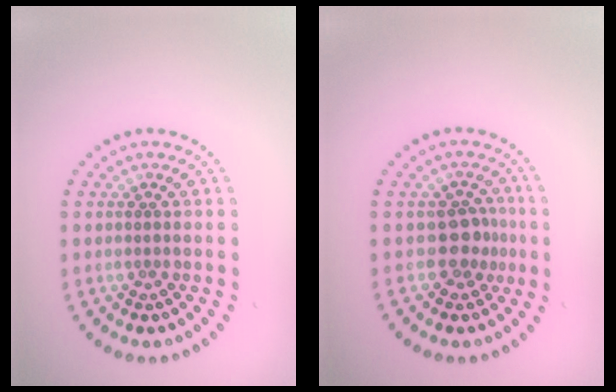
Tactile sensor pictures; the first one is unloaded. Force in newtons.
{"total": 2.3, "press": 1.9, "slide": 1.3}